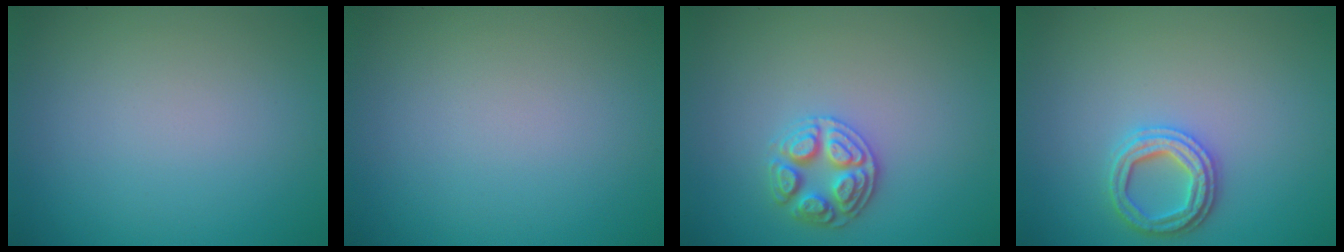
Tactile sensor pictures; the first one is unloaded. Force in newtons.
{"total": 0.0}
{"total": 3.1, "press": 2.9, "slide": 0.9}
{"total": 2.8, "press": 2.7, "slide": 0.7}